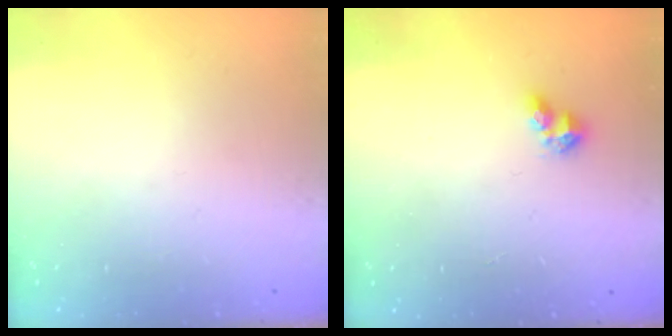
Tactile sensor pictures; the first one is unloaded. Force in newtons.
{"total": 4.1, "press": 4.0, "slide": 0.7}